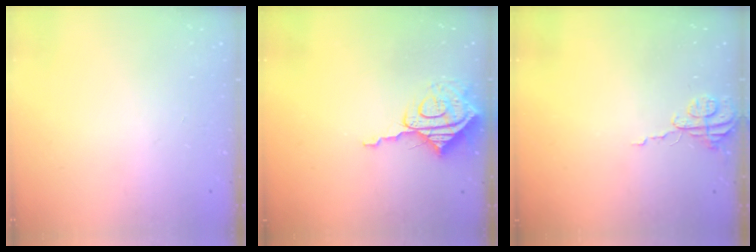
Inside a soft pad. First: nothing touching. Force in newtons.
{"total": 10.5, "press": 10.4, "slide": 1.1}
{"total": 3.8, "press": 3.8, "slide": 0.4}